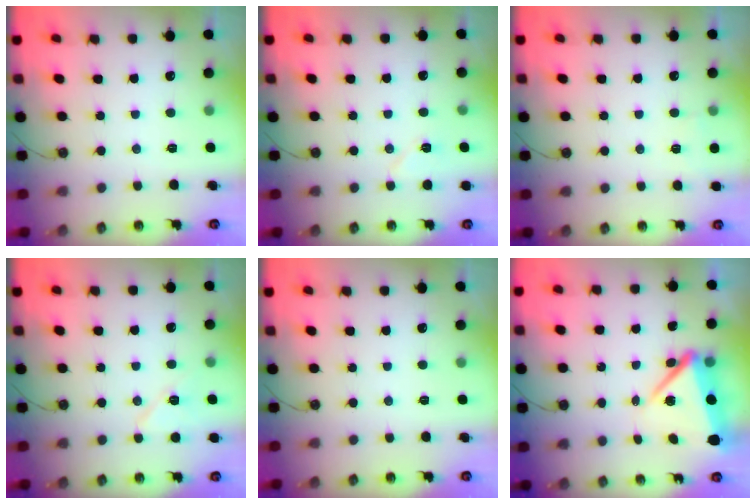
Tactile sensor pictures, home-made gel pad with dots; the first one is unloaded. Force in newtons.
{"total": 6.7, "press": 6.4, "slide": 1.8}
{"total": 2.7, "press": 2.3, "slide": 1.5}
{"total": 7.9, "press": 7.8, "slide": 1.1}
{"total": 0.0}
{"total": 7.7, "press": 7.6, "slide": 0.9}